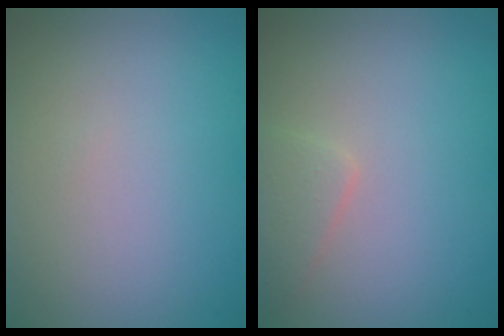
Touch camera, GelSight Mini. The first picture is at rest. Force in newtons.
{"total": 1.6, "press": 1.6, "slide": 0.0}